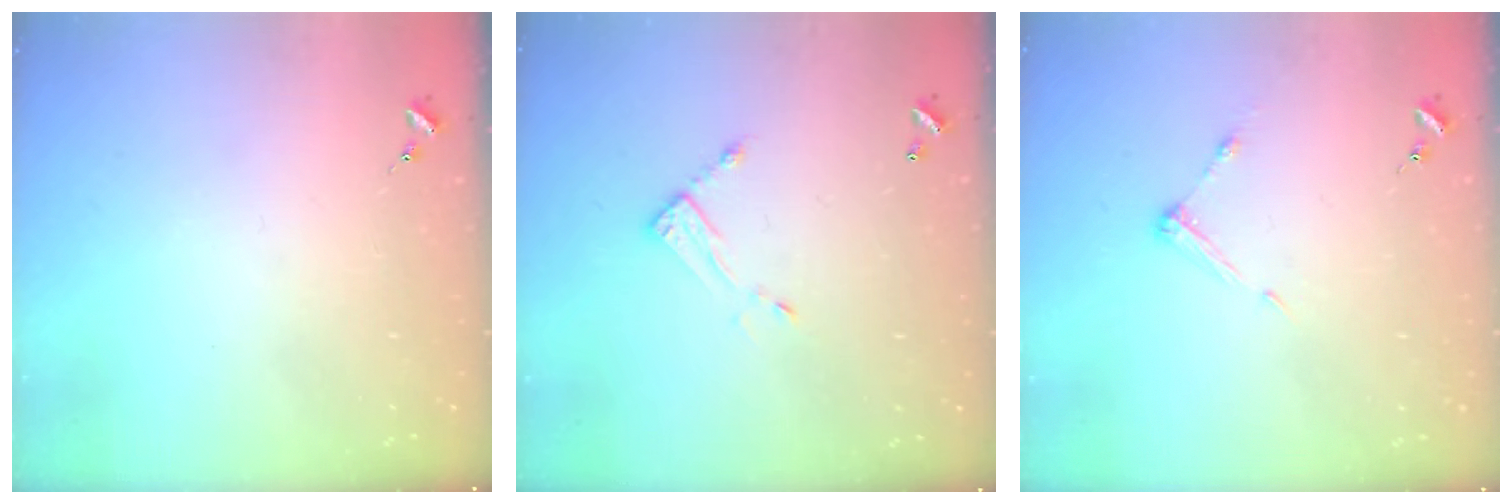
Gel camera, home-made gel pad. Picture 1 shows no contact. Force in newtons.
{"total": 7.2, "press": 7.2, "slide": 0.3}
{"total": 5.3, "press": 5.2, "slide": 0.2}